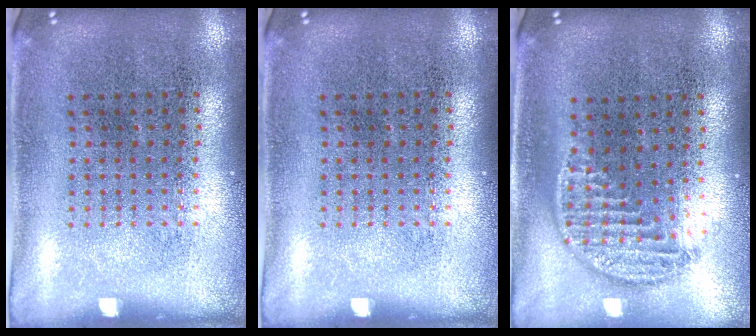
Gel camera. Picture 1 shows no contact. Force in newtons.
{"total": 0.0}
{"total": 1.3, "press": 1.1, "slide": 0.6}